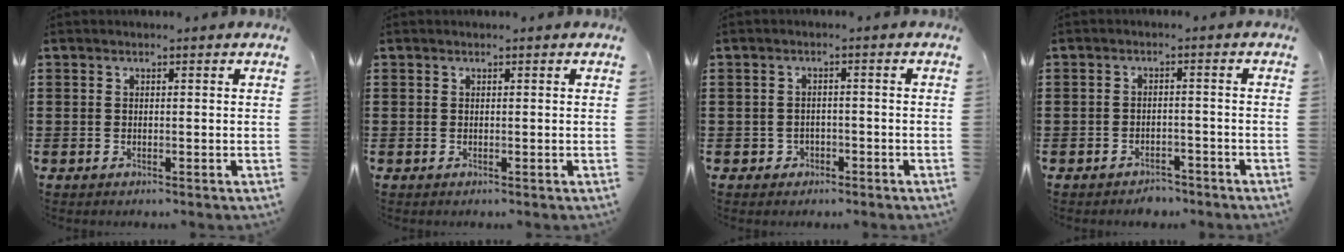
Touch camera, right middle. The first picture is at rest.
{"total": 0.0}
{"total": 1.5, "force": [-1.1, 1.0, 0.0], "torque": [-0.008, 0.001, -0.026]}
{"total": 2.4, "force": [-2.4, 0.5, -0.1], "torque": [-0.006, 0.002, -0.053]}